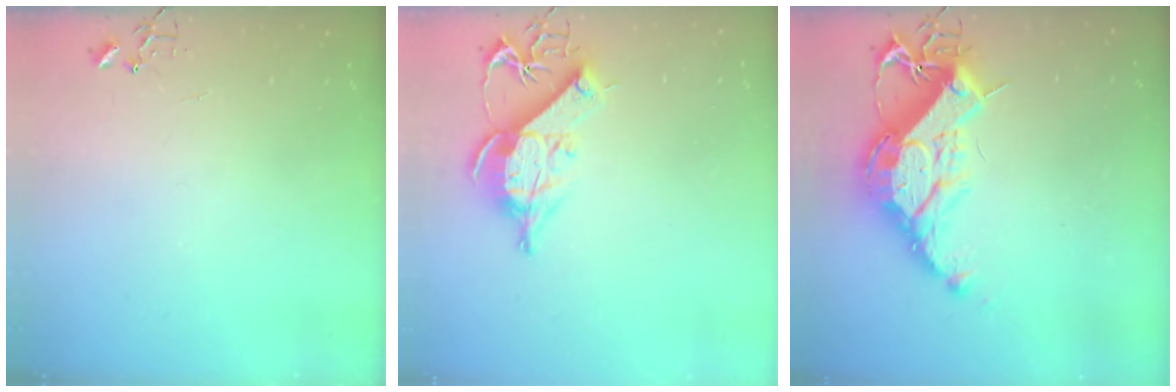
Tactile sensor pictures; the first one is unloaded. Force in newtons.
{"total": 12.7, "press": 12.5, "slide": 2.0}
{"total": 21.9, "press": 21.8, "slide": 2.0}